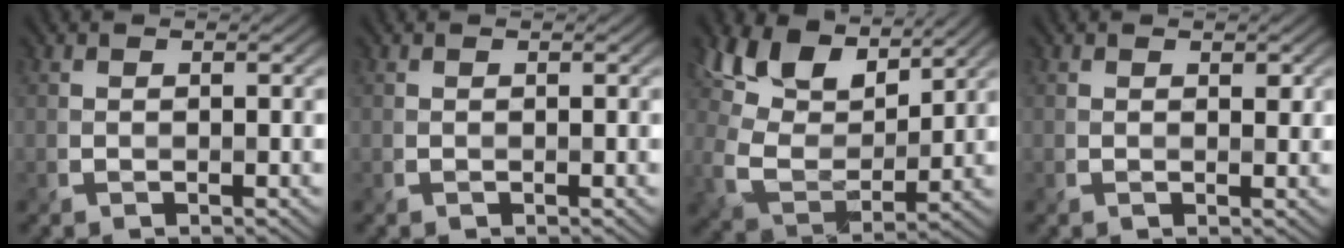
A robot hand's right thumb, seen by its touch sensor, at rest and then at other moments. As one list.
[{"total": 0.0}, {"total": 11.2, "force": [7.6, 5.0, 6.6], "torque": [-0.156, 0.012, 0.136]}, {"total": 0.9, "force": [0.6, 0.6, 0.5], "torque": [-0.011, -0.002, 0.011]}]